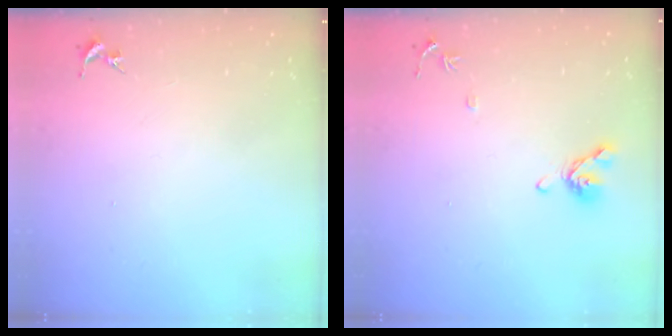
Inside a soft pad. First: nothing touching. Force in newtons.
{"total": 8.4, "press": 8.3, "slide": 1.5}